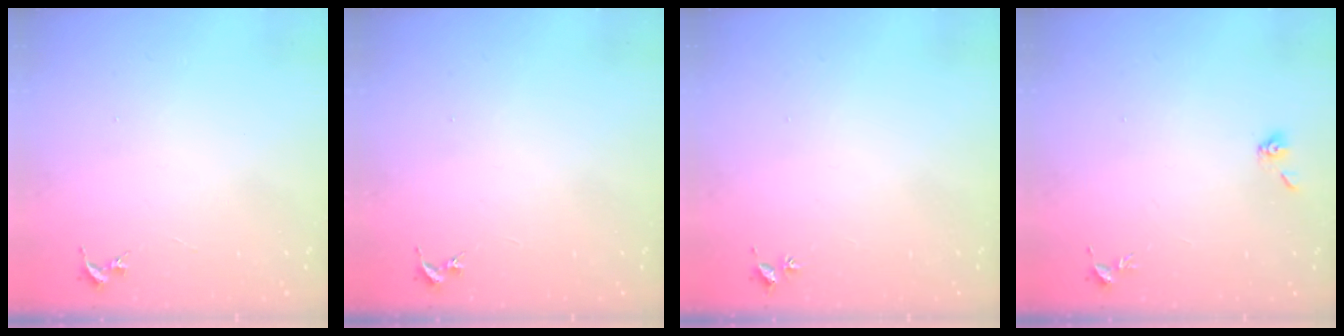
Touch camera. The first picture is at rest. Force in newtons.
{"total": 0.0}
{"total": 2.0, "press": 2.0, "slide": 0.3}
{"total": 5.3, "press": 5.2, "slide": 1.1}